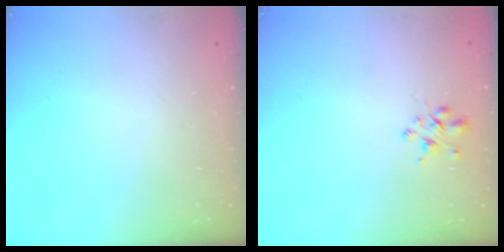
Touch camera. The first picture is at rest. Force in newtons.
{"total": 2.5, "press": 2.5, "slide": 0.5}